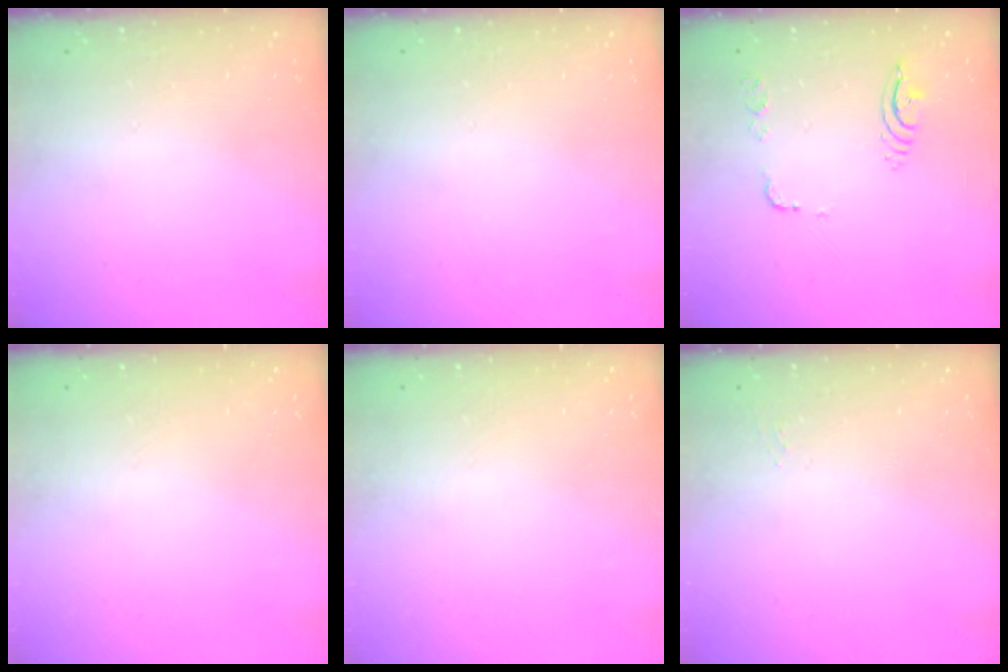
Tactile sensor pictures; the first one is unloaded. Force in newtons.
{"total": 0.0}
{"total": 9.4, "press": 9.4, "slide": 1.1}
{"total": 0.0}
{"total": 0.0}
{"total": 5.1, "press": 5.1, "slide": 0.5}